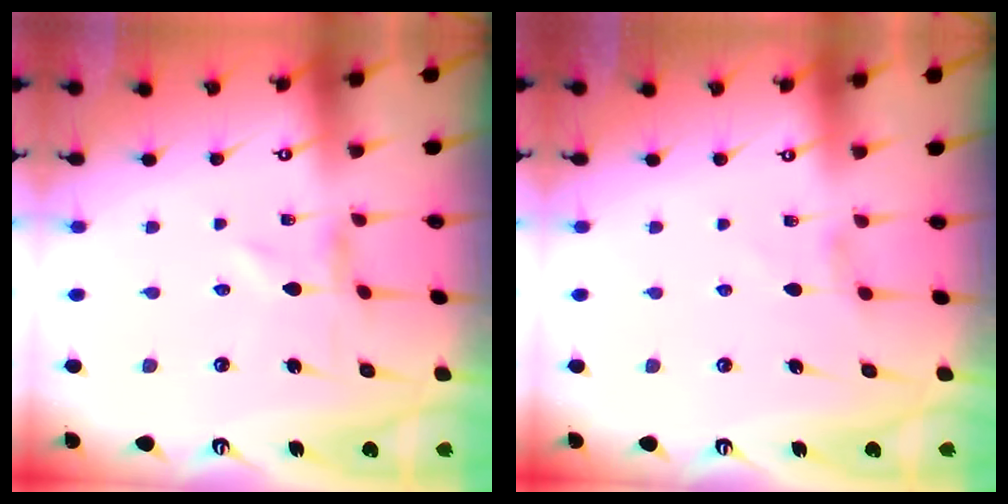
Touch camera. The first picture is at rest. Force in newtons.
{"total": 1.0, "press": 1.0, "slide": 0.3}